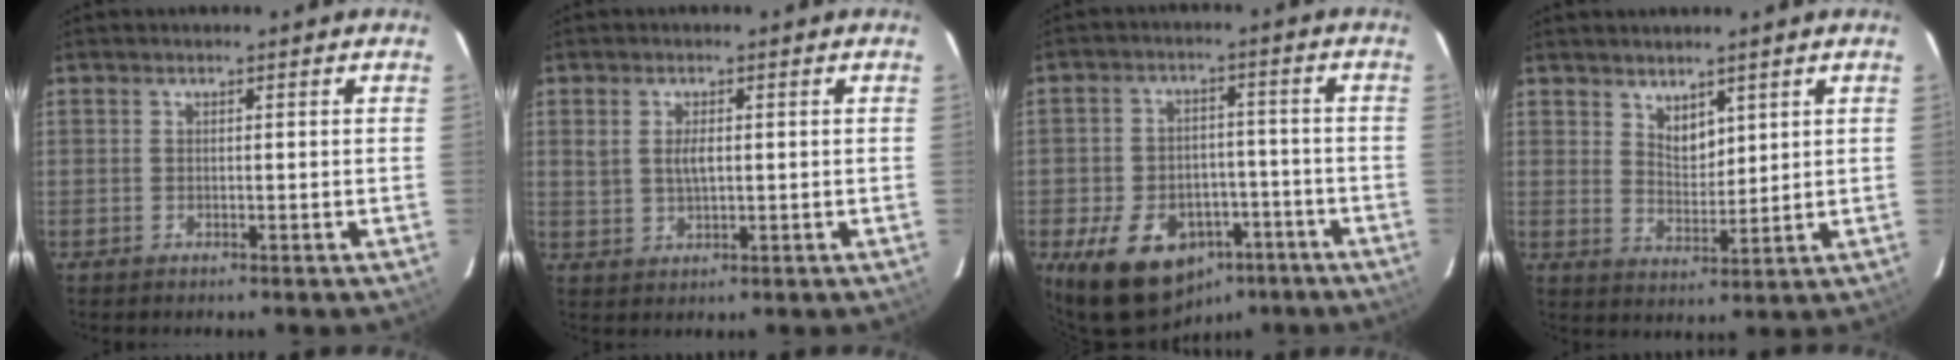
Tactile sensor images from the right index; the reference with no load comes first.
{"total": 3.4, "force": [0.7, 1.9, 2.7], "torque": [-0.048, 0.003, 0.017]}
{"total": 15.1, "force": [-8.5, 10.1, 7.4], "torque": [-0.160, 0.020, -0.108]}
{"total": 4.8, "force": [3.6, 2.1, 2.4], "torque": [-0.034, -0.004, 0.066]}